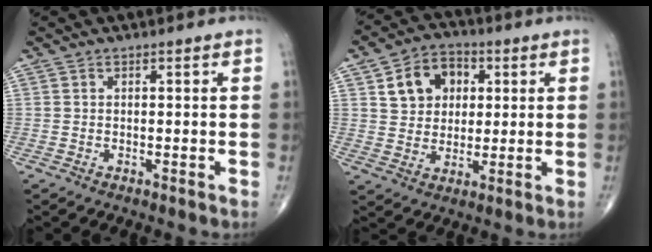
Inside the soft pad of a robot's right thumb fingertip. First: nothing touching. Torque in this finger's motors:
{"motor_torque": [-0.45, 0.79, 0.30, 0.07, 0.07]}